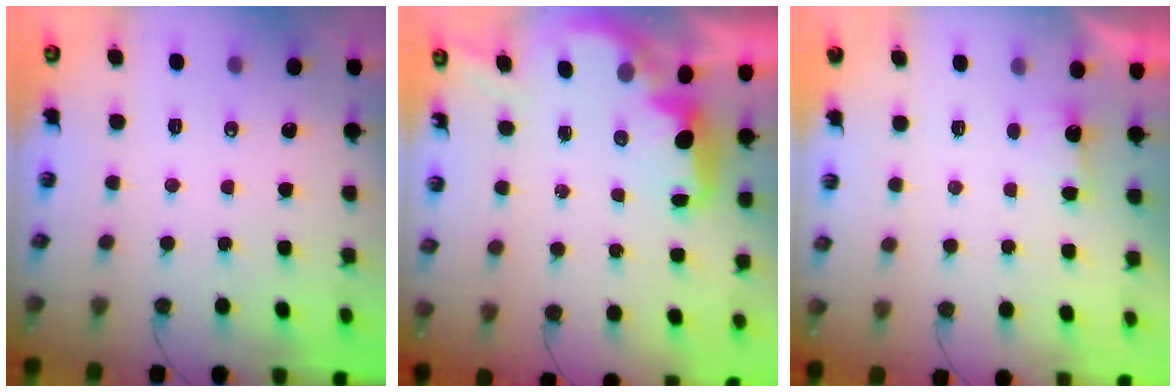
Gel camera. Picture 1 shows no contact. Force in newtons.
{"total": 2.9, "press": 2.9, "slide": 0.5}
{"total": 1.6, "press": 1.4, "slide": 0.9}